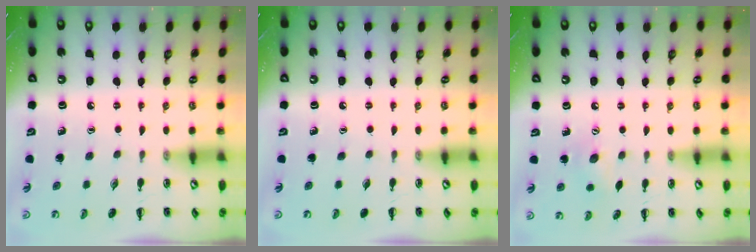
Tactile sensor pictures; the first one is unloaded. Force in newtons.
{"total": 0.0}
{"total": 6.7, "press": 6.6, "slide": 1.0}